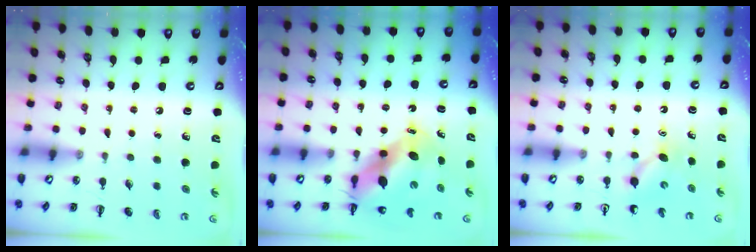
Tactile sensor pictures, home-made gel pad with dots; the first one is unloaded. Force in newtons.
{"total": 10.3, "press": 9.9, "slide": 2.9}
{"total": 2.9, "press": 2.7, "slide": 1.1}